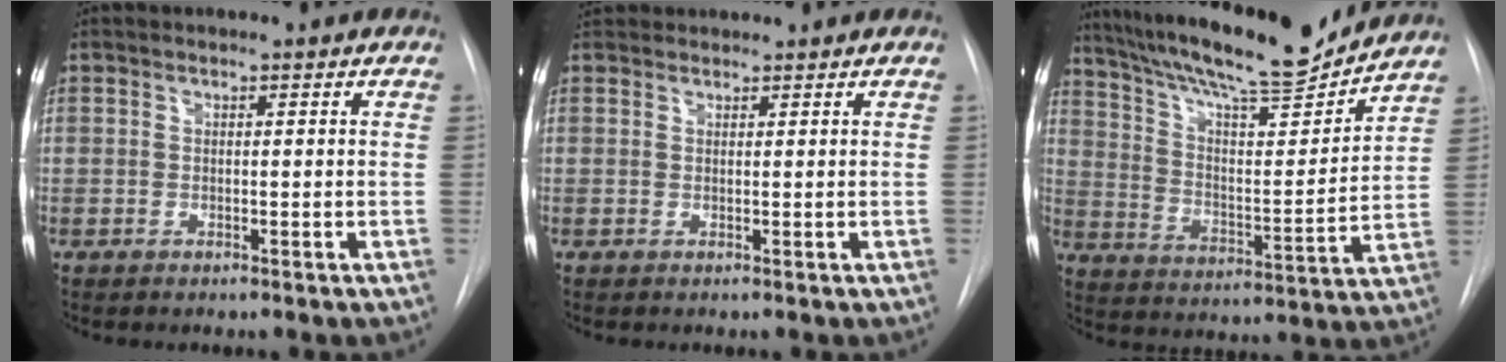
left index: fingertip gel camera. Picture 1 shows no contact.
{"total": 2.8, "force": [2.7, 0.8, 0.3], "torque": [-0.004, 0.032, 0.046]}
{"total": 20.7, "force": [18.1, 2.5, 9.9], "torque": [-0.177, 0.002, 0.282]}